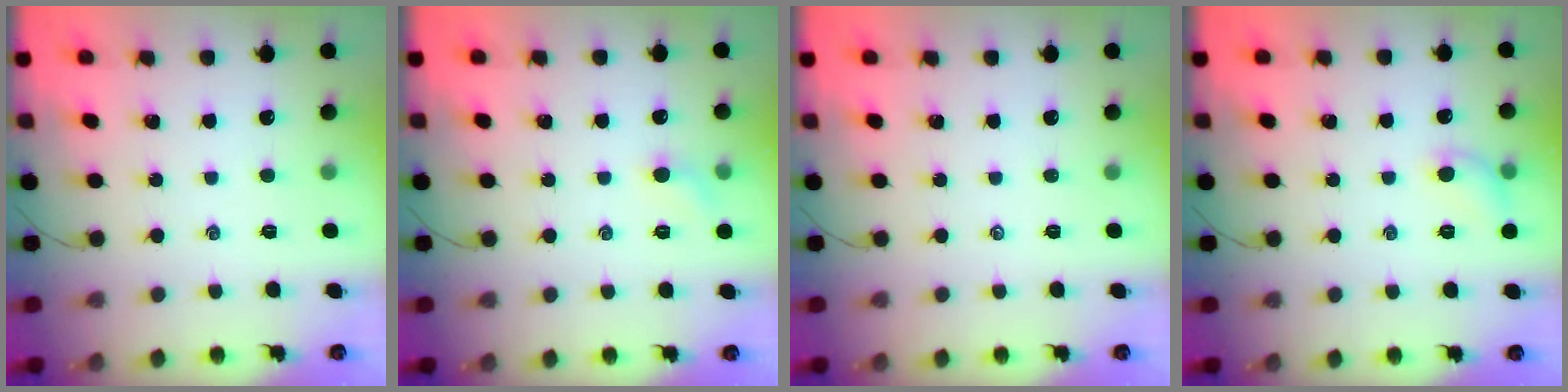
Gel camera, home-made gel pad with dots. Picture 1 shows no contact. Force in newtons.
{"total": 5.2, "press": 4.9, "slide": 1.8}
{"total": 0.0}
{"total": 5.9, "press": 5.8, "slide": 1.0}